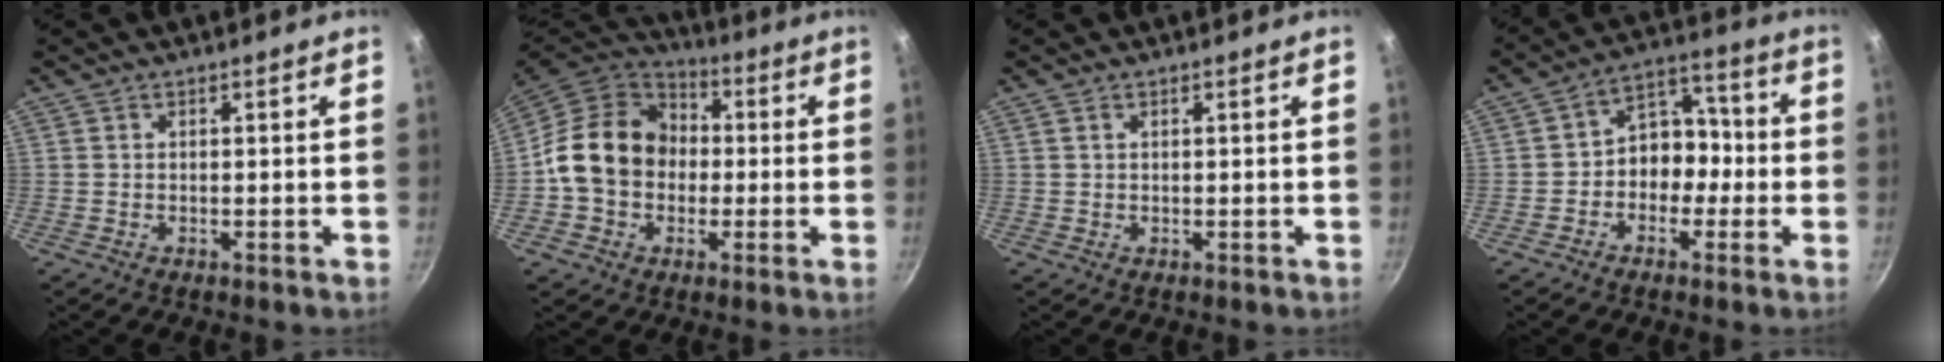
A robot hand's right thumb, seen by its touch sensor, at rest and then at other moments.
{"total": 16.8, "force": [-0.1, 13.8, 9.6], "torque": [-0.135, 0.037, -0.013]}
{"total": 0.7, "force": [0.4, 0.4, 0.4], "torque": [-0.006, 0.001, 0.007]}
{"total": 8.9, "force": [-1.9, 7.1, 5.1], "torque": [-0.015, 0.048, -0.044]}